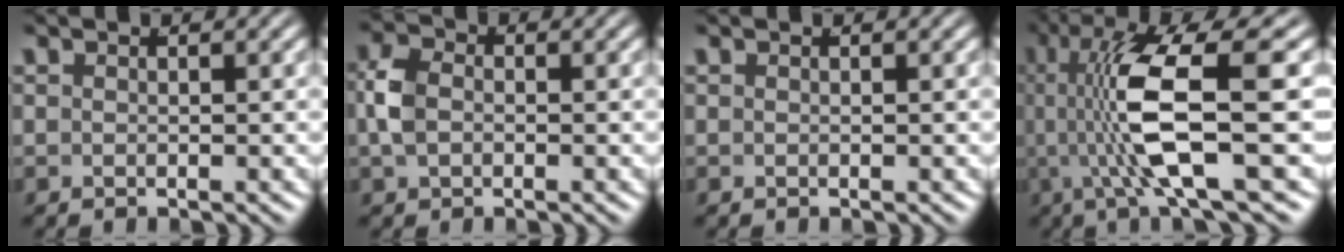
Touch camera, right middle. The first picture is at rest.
{"total": 2.8, "force": [-0.3, 2.1, 1.8], "torque": [-0.054, -0.008, 0.000]}
{"total": 0.0}
{"total": 8.2, "force": [0.6, 1.8, 8.0], "torque": [-0.163, -0.009, 0.017]}